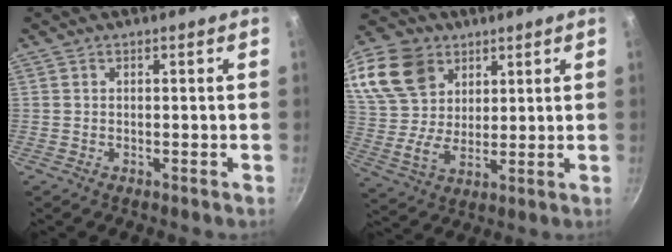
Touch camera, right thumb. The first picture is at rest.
{"total": 17.3, "force": [8.8, 12.3, 8.4], "torque": [-0.163, -0.014, 0.169]}